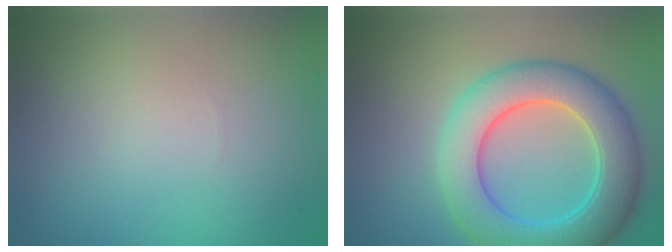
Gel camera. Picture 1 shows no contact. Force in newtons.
{"total": 8.4, "press": 8.4, "slide": 0.2}